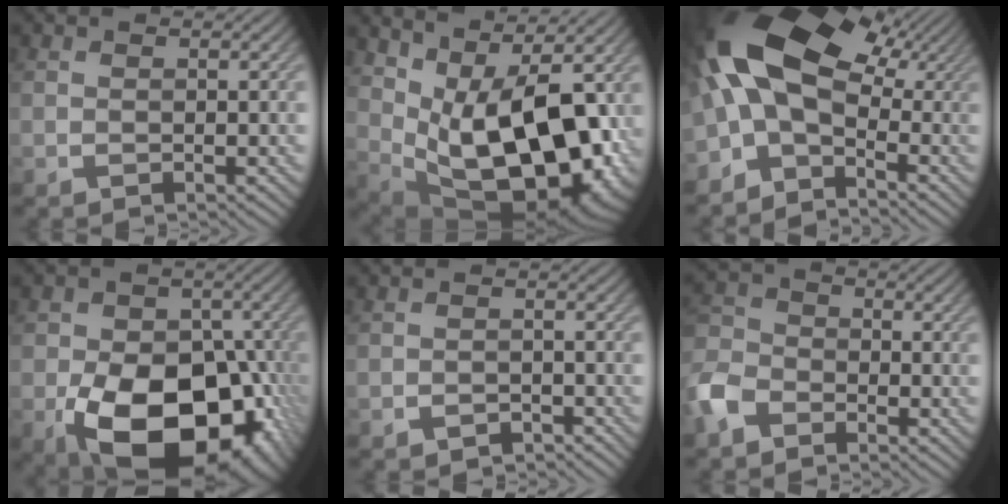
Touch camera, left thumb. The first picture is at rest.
{"total": 17.7, "force": [2.5, 9.3, 14.8], "torque": [-0.214, -0.013, 0.075]}
{"total": 14.3, "force": [0.0, 7.9, 11.9], "torque": [-0.243, 0.009, -0.018]}
{"total": 18.6, "force": [-6.8, 12.6, 12.0], "torque": [-0.172, -0.035, -0.102]}
{"total": 1.6, "force": [-1.4, 0.7, 0.4], "torque": [-0.003, 0.004, -0.025]}
{"total": 6.6, "force": [-4.2, 4.1, 2.9], "torque": [-0.081, 0.000, -0.104]}